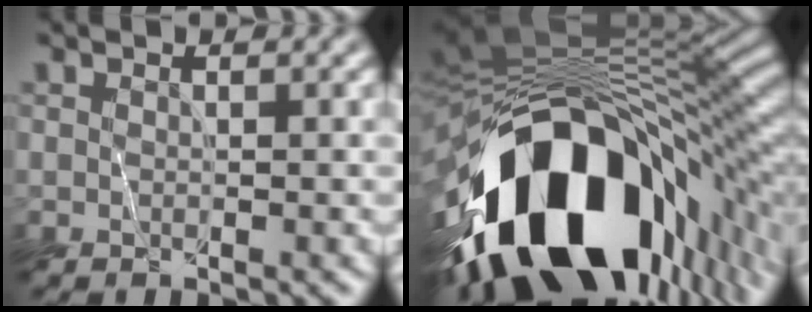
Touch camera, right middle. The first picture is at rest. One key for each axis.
{"total": 17.2, "fx": -6.6, "fy": 8.7, "fz": 13.3, "tx": -0.228, "ty": -0.038, "tz": -0.092}